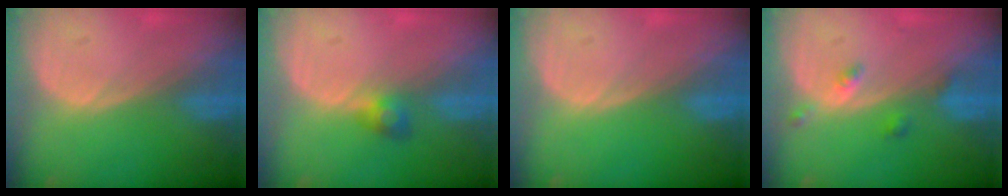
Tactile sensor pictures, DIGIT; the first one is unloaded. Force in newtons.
{"total": 2.5, "press": 2.5, "slide": 0.5}
{"total": 0.0}
{"total": 2.5, "press": 2.5, "slide": 0.2}